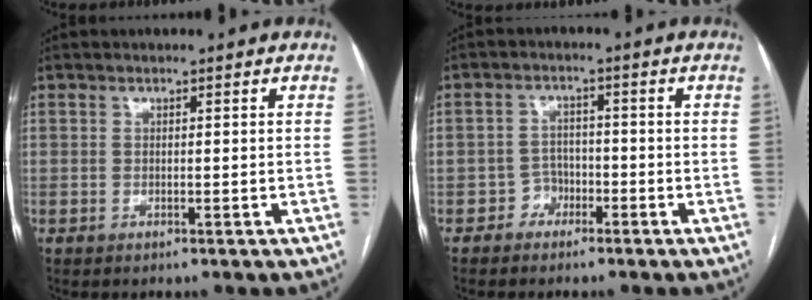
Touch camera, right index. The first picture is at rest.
{"total": 3.0, "force": [-1.6, 2.5, 0.0], "torque": [0.005, 0.014, -0.033]}